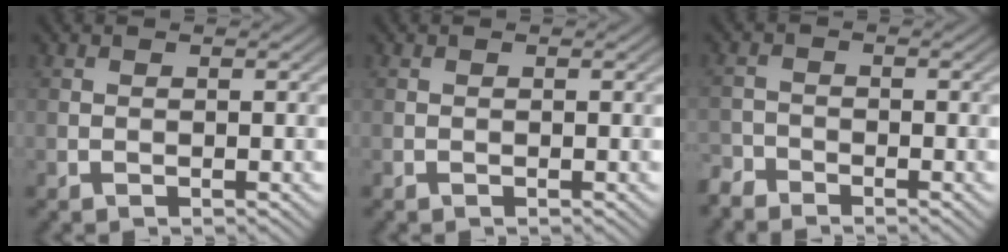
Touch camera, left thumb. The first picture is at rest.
{"total": 0.0}
{"total": 2.5, "force": [-2.3, 0.7, 0.4], "torque": [-0.009, -0.005, -0.059]}